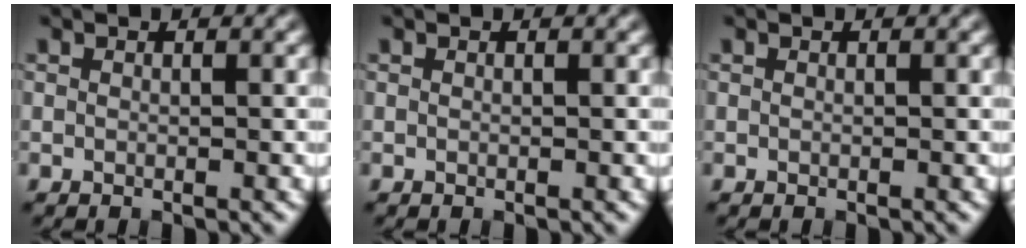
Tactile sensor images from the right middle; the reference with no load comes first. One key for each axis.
{"total": 0.0}
{"total": 0.0}